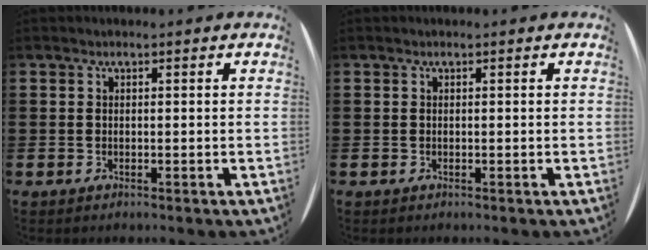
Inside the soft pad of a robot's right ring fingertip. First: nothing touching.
{"total": 0.0}